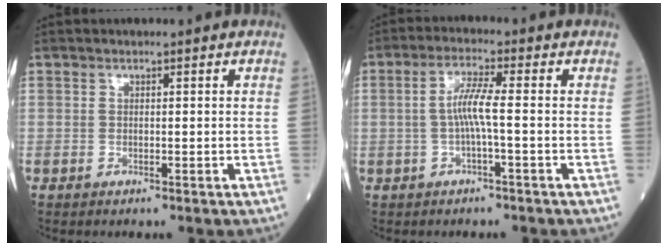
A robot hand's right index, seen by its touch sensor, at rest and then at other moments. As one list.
[{"total": 4.6, "force": [-0.5, -0.2, 4.5], "torque": [-0.092, 0.010, -0.010]}]